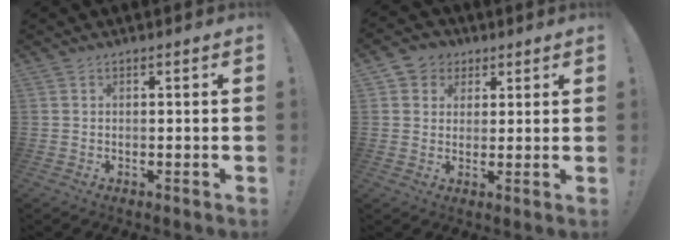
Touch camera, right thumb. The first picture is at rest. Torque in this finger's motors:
{"motor_torque": [-0.58, 0.35, 0.08, -0.05, 0.06]}